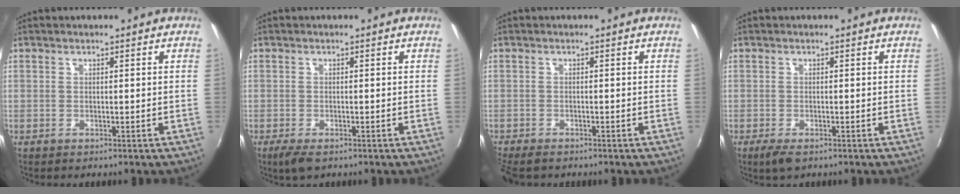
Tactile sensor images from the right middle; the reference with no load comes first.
{"total": 3.3, "force": [-2.2, 1.2, 2.2], "torque": [-0.049, -0.014, -0.038]}
{"total": 4.6, "force": [-3.9, 1.3, 2.0], "torque": [-0.052, -0.028, -0.073]}
{"total": 3.0, "force": [-2.0, 1.1, 2.0], "torque": [-0.045, -0.012, -0.035]}